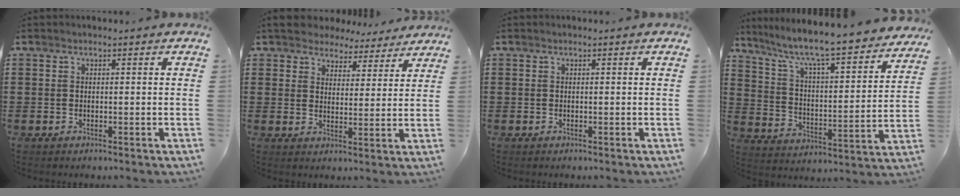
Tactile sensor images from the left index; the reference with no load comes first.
{"total": 4.8, "force": [4.6, 1.4, 0.1], "torque": [-0.027, -0.021, 0.083]}
{"total": 0.0}
{"total": 6.7, "force": [5.6, 0.2, 3.7], "torque": [-0.097, -0.052, 0.085]}